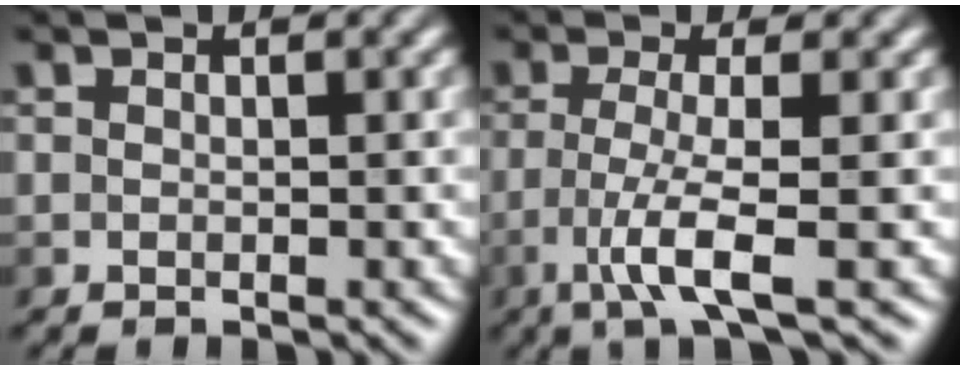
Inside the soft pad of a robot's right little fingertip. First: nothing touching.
{"total": 4.3, "force": [-1.9, 0.1, 3.8], "torque": [-0.082, -0.002, -0.038]}